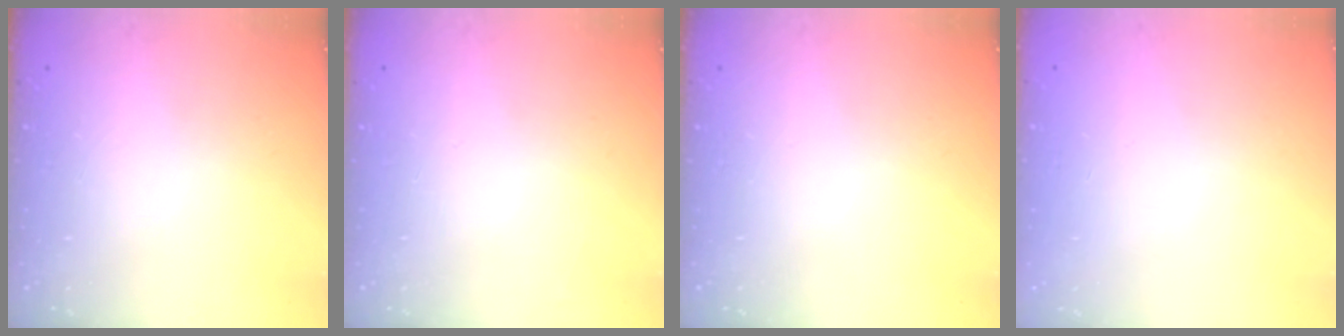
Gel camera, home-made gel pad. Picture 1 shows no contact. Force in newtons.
{"total": 0.0}
{"total": 0.0}
{"total": 0.0}